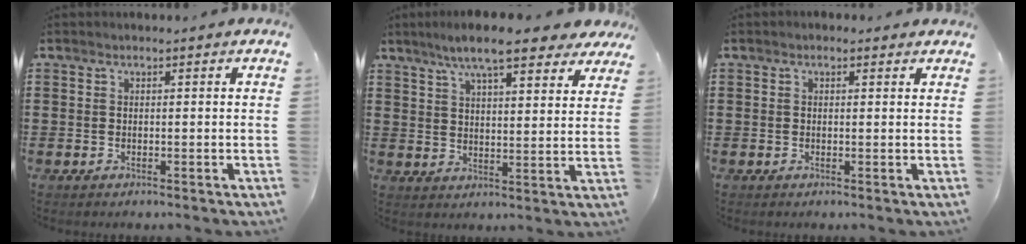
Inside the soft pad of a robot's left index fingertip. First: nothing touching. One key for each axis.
{"total": 9.3, "fx": 7.5, "fy": 1.4, "fz": 5.4, "tx": -0.109, "ty": -0.018, "tz": 0.133}
{"total": 0.7, "fx": 0.2, "fy": 0.5, "fz": 0.4, "tx": -0.009, "ty": 0.005, "tz": 0.003}